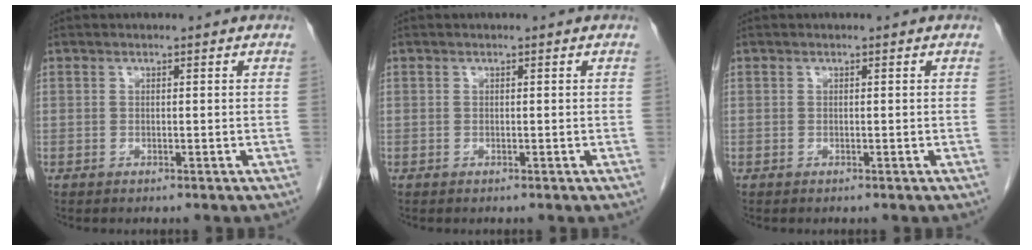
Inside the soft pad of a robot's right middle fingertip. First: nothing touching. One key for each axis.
{"total": 0.0}
{"total": 0.0}